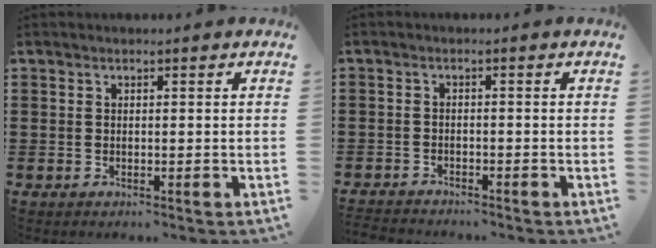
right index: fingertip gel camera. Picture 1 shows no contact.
{"total": 1.8, "force": [-1.8, 0.1, -0.1], "torque": [-0.003, 0.001, -0.039]}